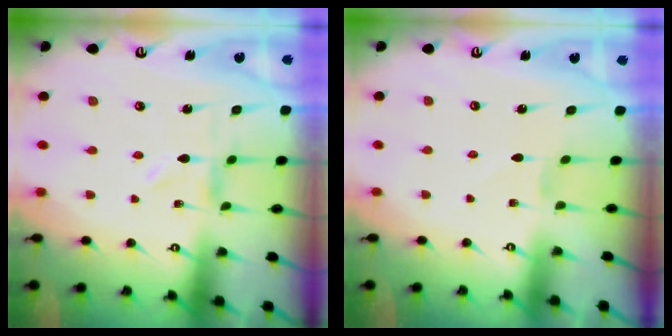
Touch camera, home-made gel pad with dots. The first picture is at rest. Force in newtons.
{"total": 0.0}